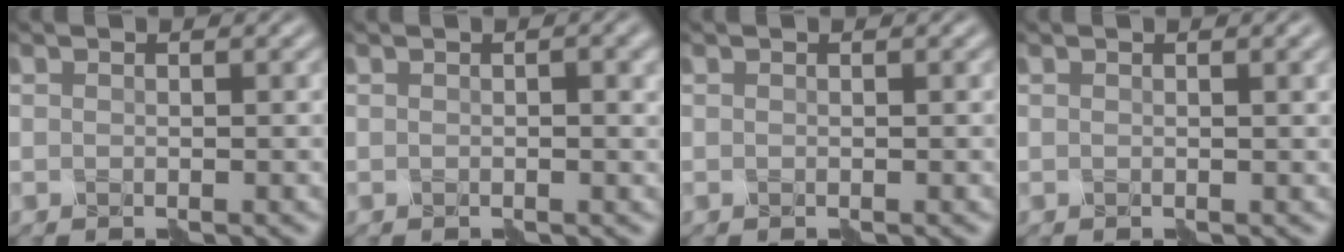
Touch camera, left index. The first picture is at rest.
{"total": 1.6, "force": [0.4, 0.4, 1.5], "torque": [-0.022, 0.002, 0.003]}
{"total": 0.0}
{"total": 1.4, "force": [0.5, 0.3, 1.2], "torque": [-0.016, 0.004, 0.003]}